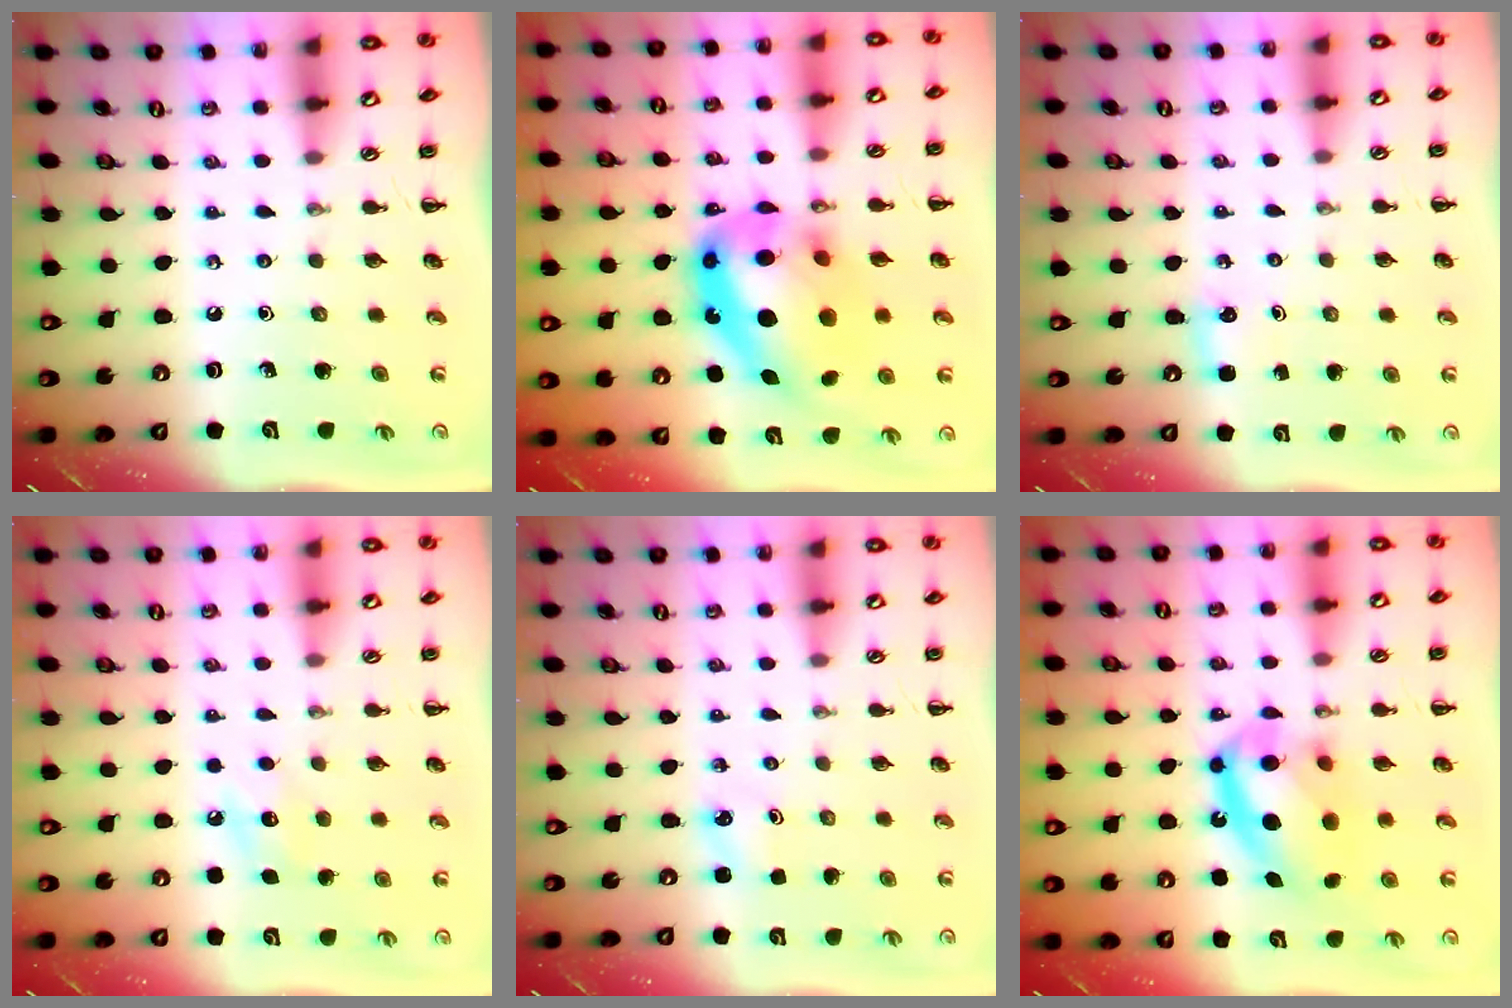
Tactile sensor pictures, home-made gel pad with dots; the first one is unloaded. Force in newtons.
{"total": 22.5, "press": 21.8, "slide": 5.5}
{"total": 2.5, "press": 2.4, "slide": 0.8}
{"total": 7.8, "press": 7.6, "slide": 1.7}
{"total": 2.3, "press": 2.2, "slide": 0.7}
{"total": 16.0, "press": 15.5, "slide": 3.9}